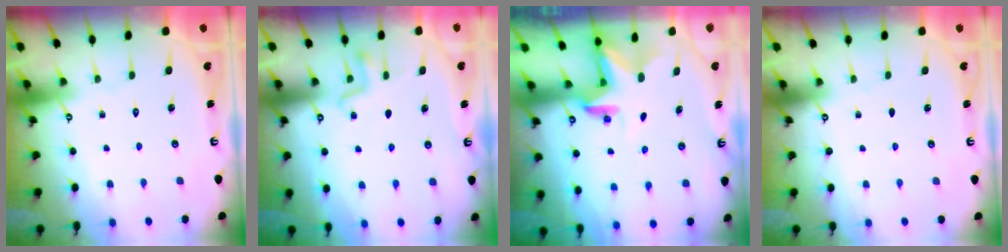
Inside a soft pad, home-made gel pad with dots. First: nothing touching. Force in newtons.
{"total": 3.0, "press": 2.9, "slide": 0.8}
{"total": 2.8, "press": 2.8, "slide": 0.2}
{"total": 0.0}